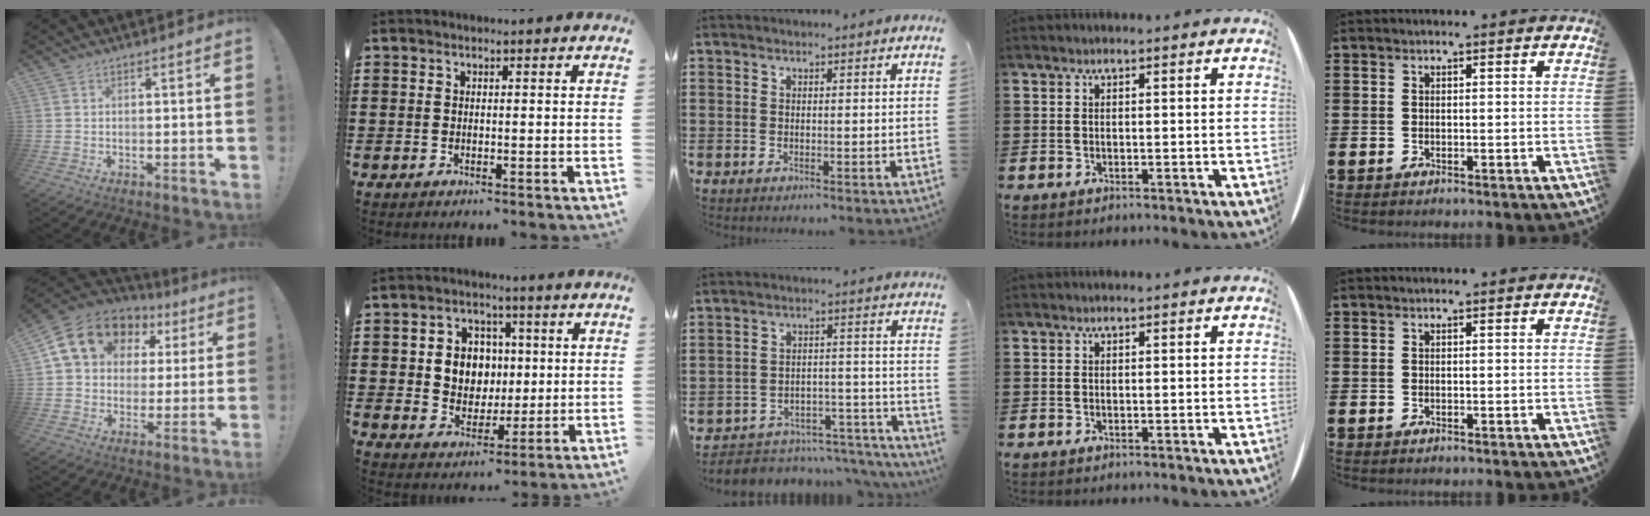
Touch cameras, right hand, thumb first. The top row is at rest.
{"thumb": {"total": 15.3, "force": [6.5, 11.8, 7.2], "torque": [-0.114, -0.023, 0.132]}, "index": {"total": 6.6, "force": [0.8, 6.0, 2.6], "torque": [-0.062, 0.016, 0.010]}, "middle": {"total": 3.9, "force": [-3.6, 1.6, 0.5], "torque": [-0.015, 0.007, -0.077]}}